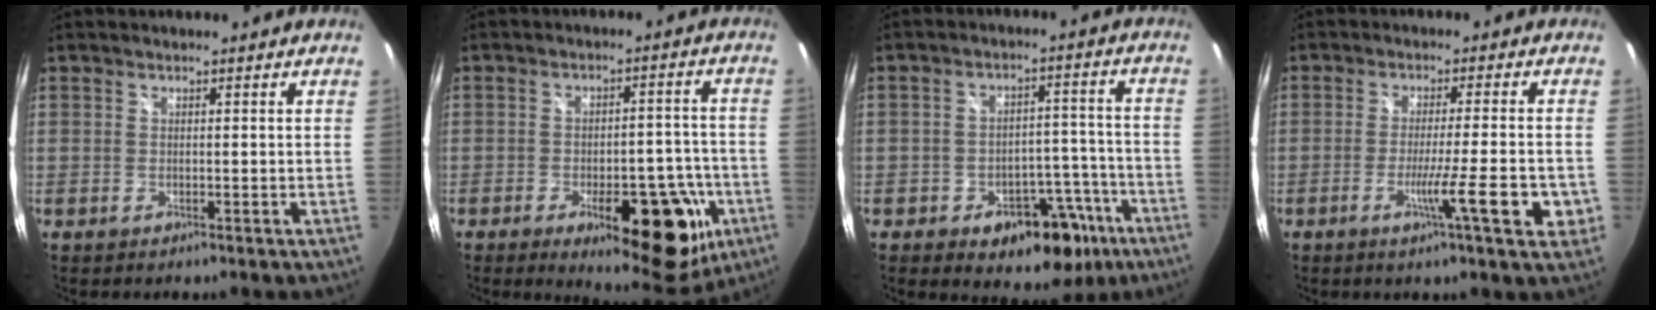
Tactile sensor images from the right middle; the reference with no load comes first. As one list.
[{"total": 16.7, "force": [-7.5, 7.3, 13.0], "torque": [-0.164, -0.003, -0.083]}, {"total": 11.7, "force": [-6.6, 7.6, 6.0], "torque": [-0.074, 0.036, -0.063]}, {"total": 9.3, "force": [-3.4, -0.1, 8.7], "torque": [-0.134, -0.020, -0.053]}]